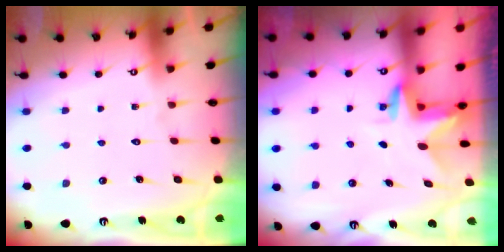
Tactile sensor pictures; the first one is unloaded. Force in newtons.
{"total": 3.1, "press": 3.1, "slide": 0.2}